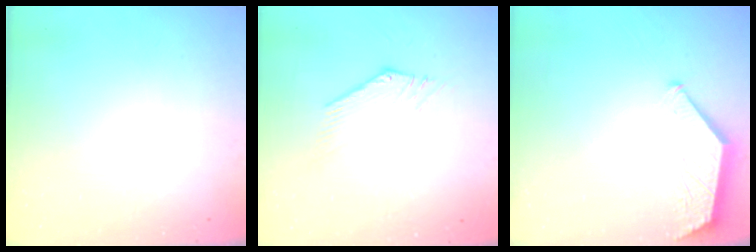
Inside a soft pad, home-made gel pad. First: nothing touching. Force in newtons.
{"total": 0.8, "press": 0.8, "slide": 0.2}
{"total": 1.4, "press": 1.4, "slide": 0.2}